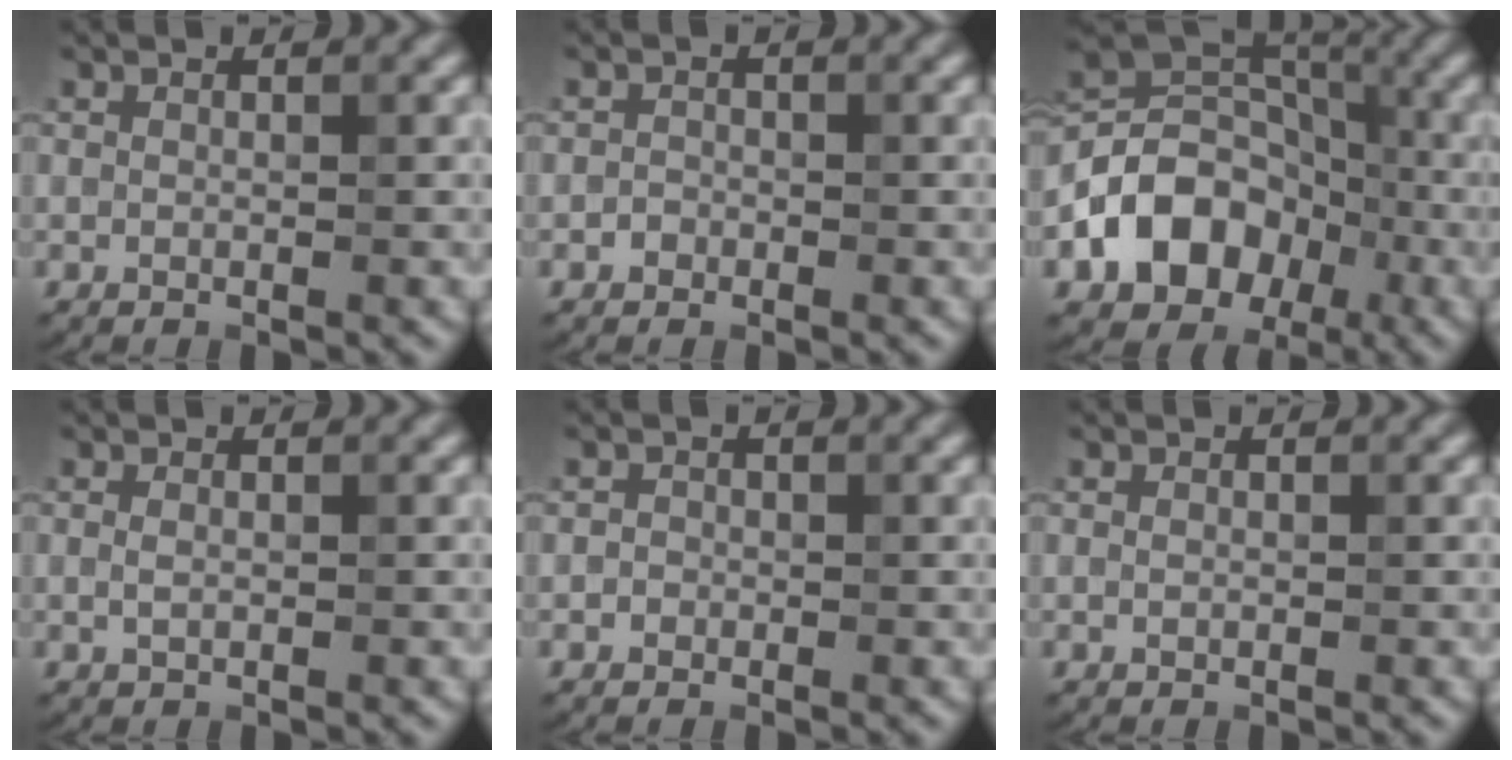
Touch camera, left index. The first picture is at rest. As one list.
[{"total": 0.8, "force": [-0.5, 0.6, 0.1], "torque": [0.003, -0.001, -0.009]}, {"total": 9.0, "force": [-3.3, 6.8, 4.7], "torque": [-0.058, 0.001, -0.065]}, {"total": 0.9, "force": [0.0, 0.5, 0.7], "torque": [-0.018, -0.001, -0.002]}, {"total": 0.8, "force": [-0.3, 0.7, 0.1], "torque": [0.002, -0.002, -0.008]}, {"total": 0.6, "force": [0.0, 0.4, 0.4], "torque": [-0.006, -0.002, -0.001]}]